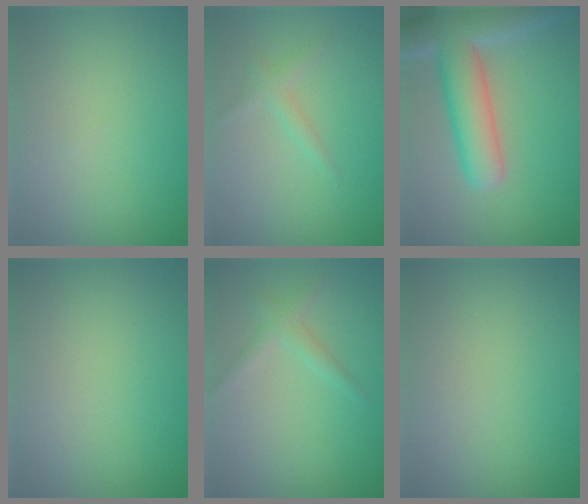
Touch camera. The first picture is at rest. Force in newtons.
{"total": 1.3, "press": 1.3, "slide": 0.0}
{"total": 9.0, "press": 9.0, "slide": 0.8}
{"total": 0.0}
{"total": 1.6, "press": 1.6, "slide": 0.1}
{"total": 0.0}